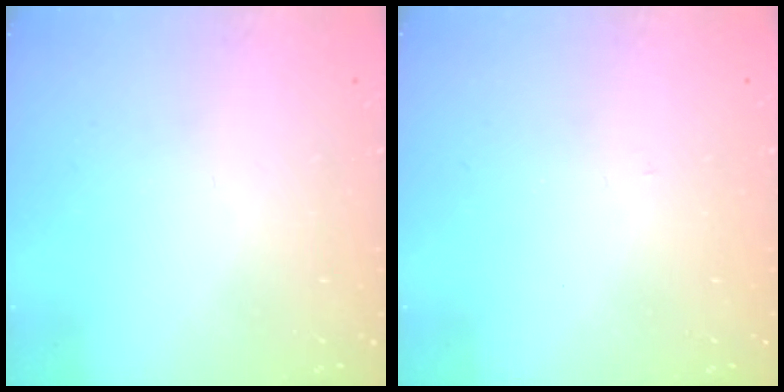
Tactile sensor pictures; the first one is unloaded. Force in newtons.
{"total": 2.7, "press": 2.7, "slide": 0.3}